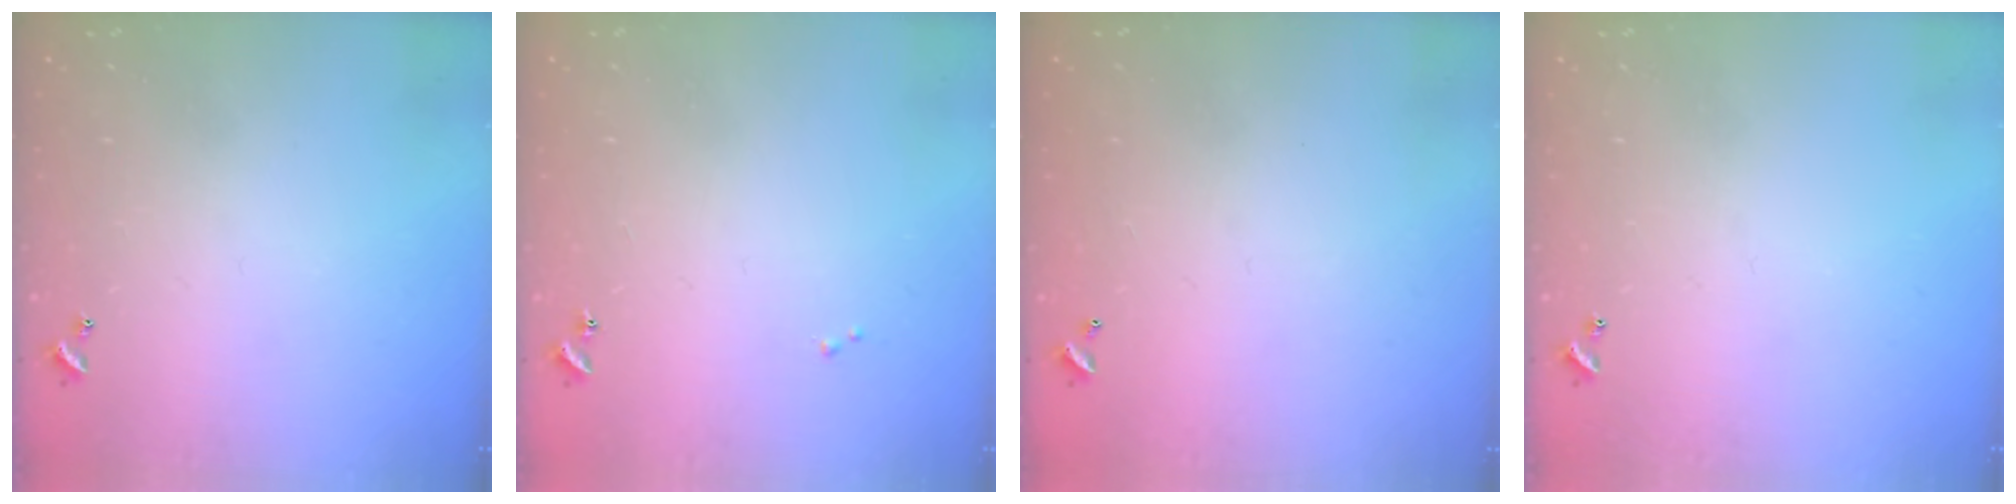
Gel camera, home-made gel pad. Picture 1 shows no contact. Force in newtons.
{"total": 0.0}
{"total": 2.9, "press": 2.9, "slide": 0.1}
{"total": 0.0}